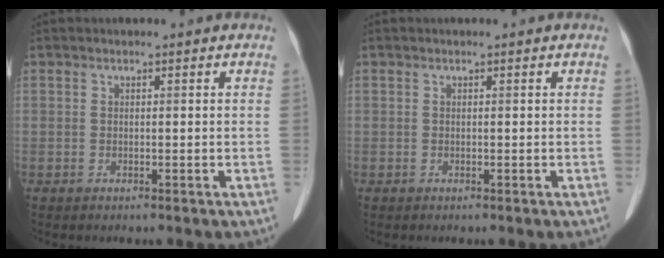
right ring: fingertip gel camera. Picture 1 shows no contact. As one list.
[{"total": 0.0}]